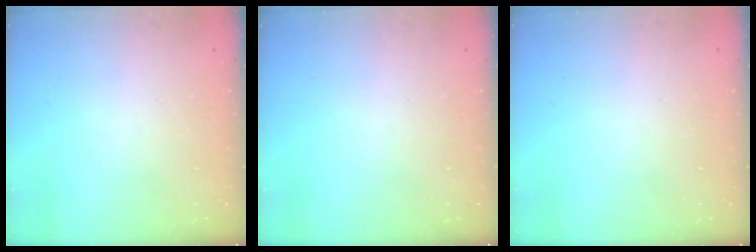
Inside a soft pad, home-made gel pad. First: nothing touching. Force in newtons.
{"total": 0.0}
{"total": 0.0}